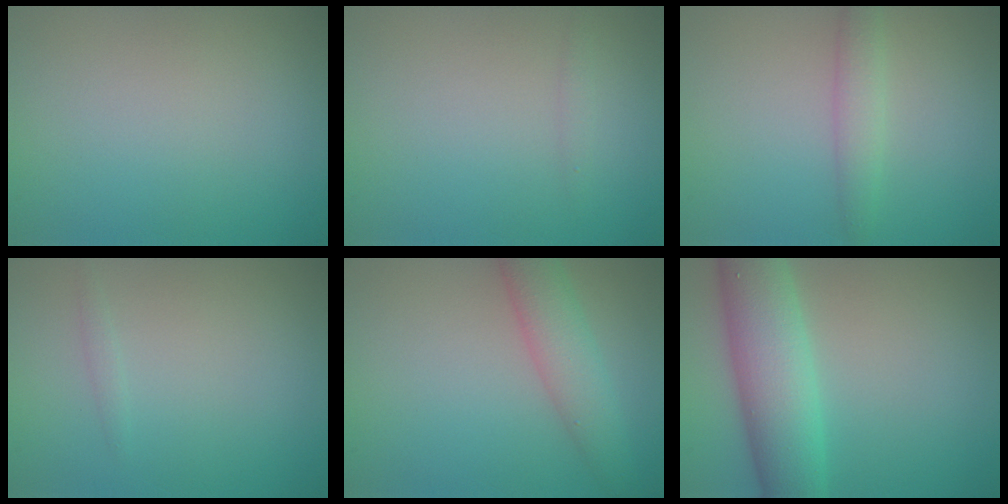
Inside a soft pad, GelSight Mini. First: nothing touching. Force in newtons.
{"total": 0.5, "press": 0.5, "slide": 0.0}
{"total": 1.9, "press": 1.9, "slide": 0.1}
{"total": 0.6, "press": 0.5, "slide": 0.0}
{"total": 3.8, "press": 3.8, "slide": 0.2}
{"total": 7.3, "press": 7.3, "slide": 0.3}